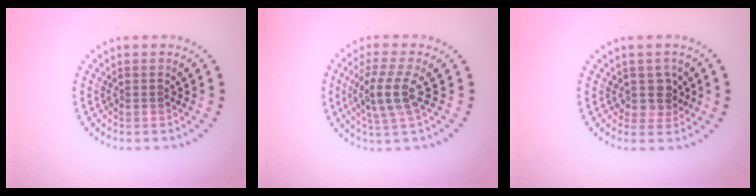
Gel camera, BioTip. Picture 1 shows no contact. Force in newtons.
{"total": 3.7, "press": 3.2, "slide": 1.9}
{"total": 2.2, "press": 1.8, "slide": 1.2}